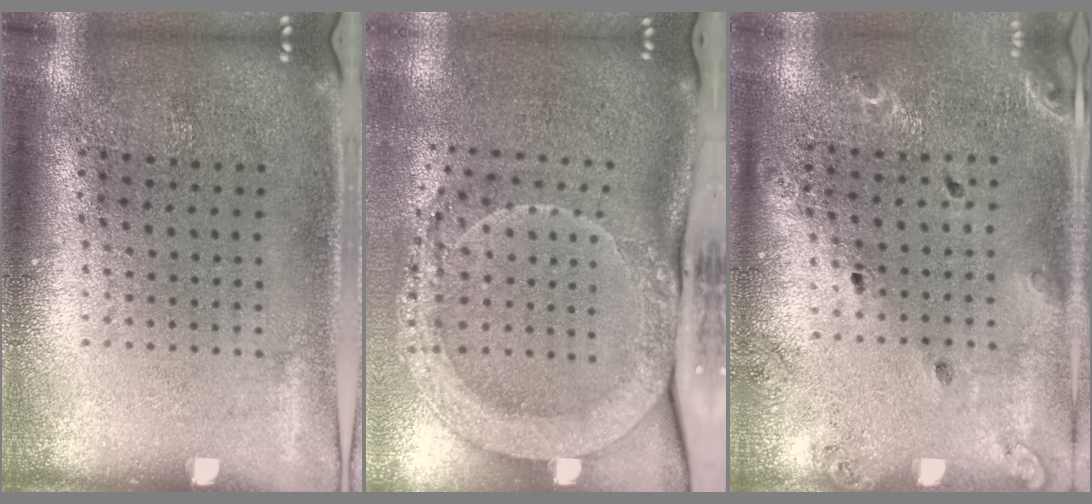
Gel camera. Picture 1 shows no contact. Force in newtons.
{"total": 2.4, "press": 2.1, "slide": 1.1}
{"total": 1.4, "press": 1.4, "slide": 0.1}